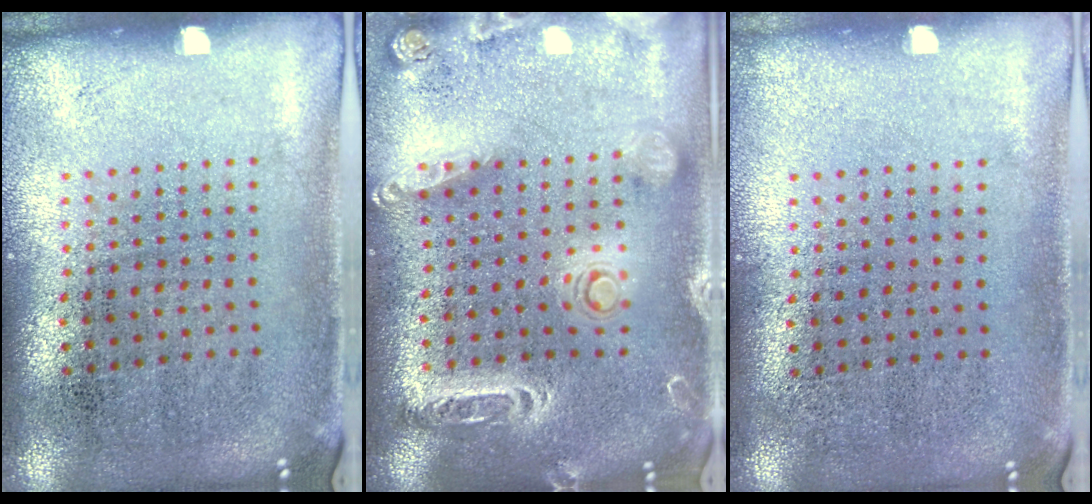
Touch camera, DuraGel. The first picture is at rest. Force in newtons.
{"total": 2.1, "press": 1.9, "slide": 0.9}
{"total": 0.0}